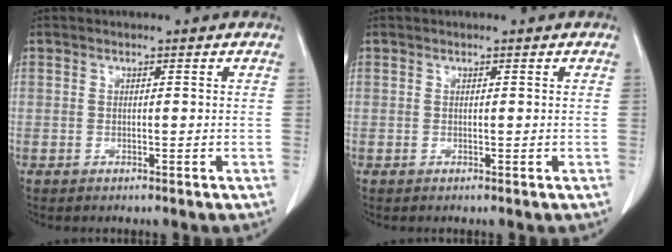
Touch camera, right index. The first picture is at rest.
{"total": 0.0}